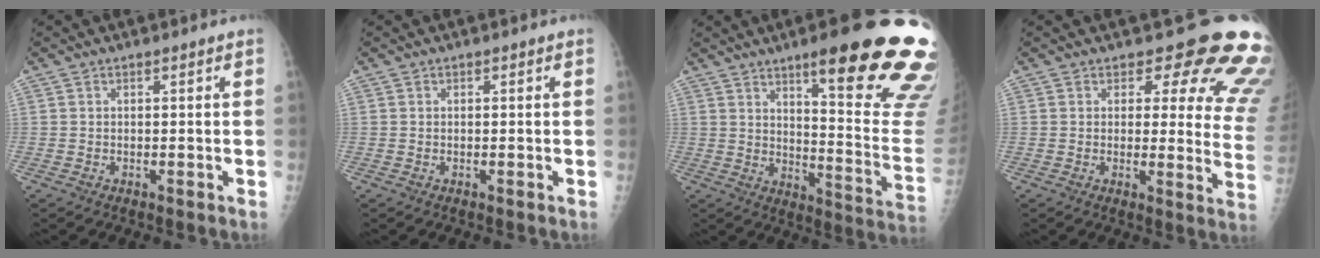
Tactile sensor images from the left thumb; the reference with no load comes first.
{"total": 0.0}
{"total": 26.0, "force": [15.9, 4.6, 20.0], "torque": [-0.203, -0.073, 0.219]}
{"total": 15.3, "force": [12.4, 5.8, 6.9], "torque": [-0.019, -0.101, 0.110]}